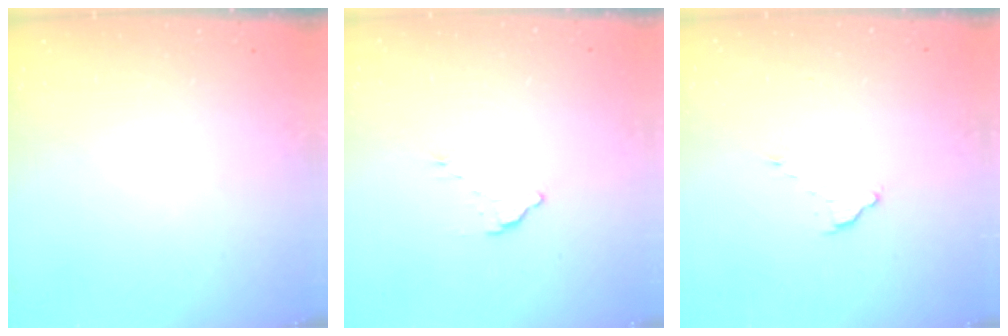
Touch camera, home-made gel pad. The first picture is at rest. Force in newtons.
{"total": 3.6, "press": 3.6, "slide": 0.2}
{"total": 4.3, "press": 4.3, "slide": 0.2}